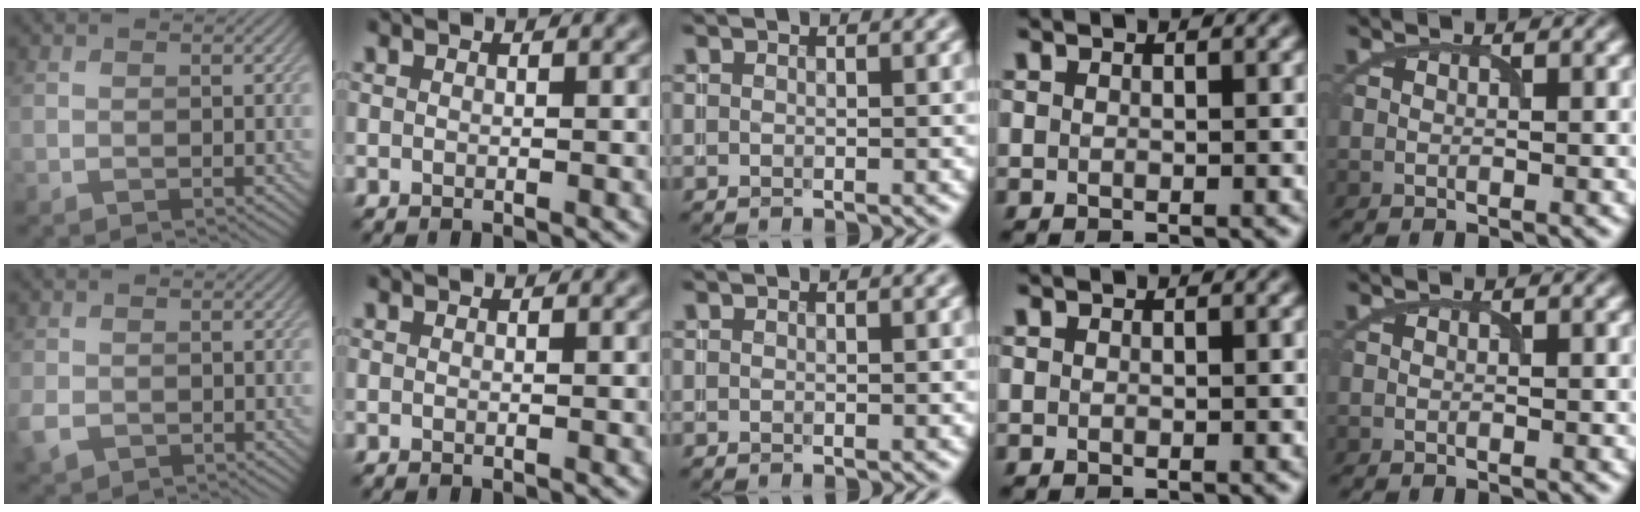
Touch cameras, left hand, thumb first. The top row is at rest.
{"thumb": {"total": 2.8, "force": [-1.0, 2.2, 1.5], "torque": [-0.044, -0.014, -0.022]}}